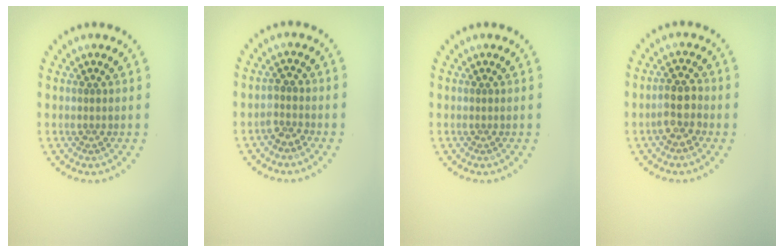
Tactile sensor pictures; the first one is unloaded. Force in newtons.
{"total": 1.4, "press": 1.3, "slide": 0.5}
{"total": 0.0}
{"total": 2.6, "press": 2.4, "slide": 1.0}